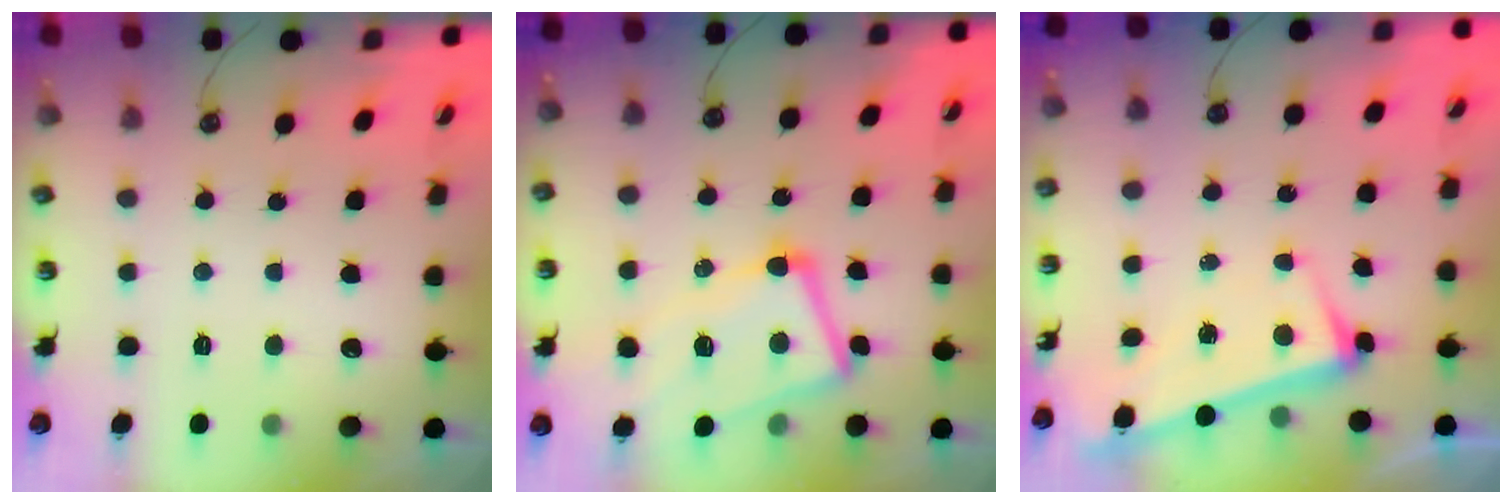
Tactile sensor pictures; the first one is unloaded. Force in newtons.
{"total": 9.2, "press": 9.1, "slide": 1.4}
{"total": 3.4, "press": 3.2, "slide": 1.0}